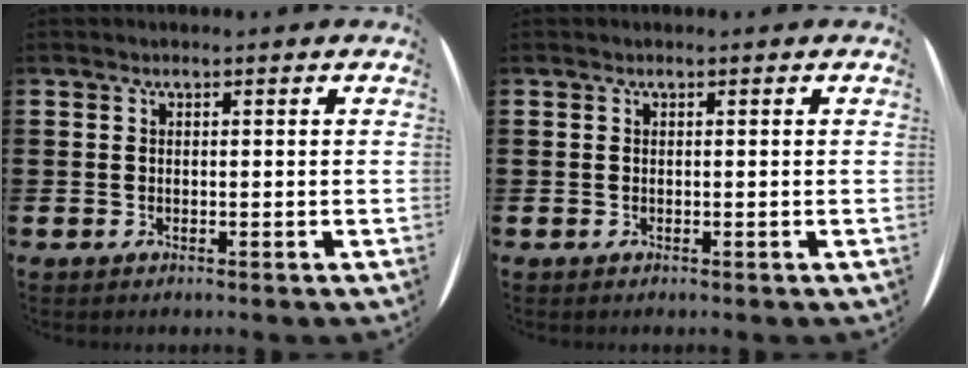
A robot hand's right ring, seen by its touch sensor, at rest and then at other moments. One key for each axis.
{"total": 0.0}